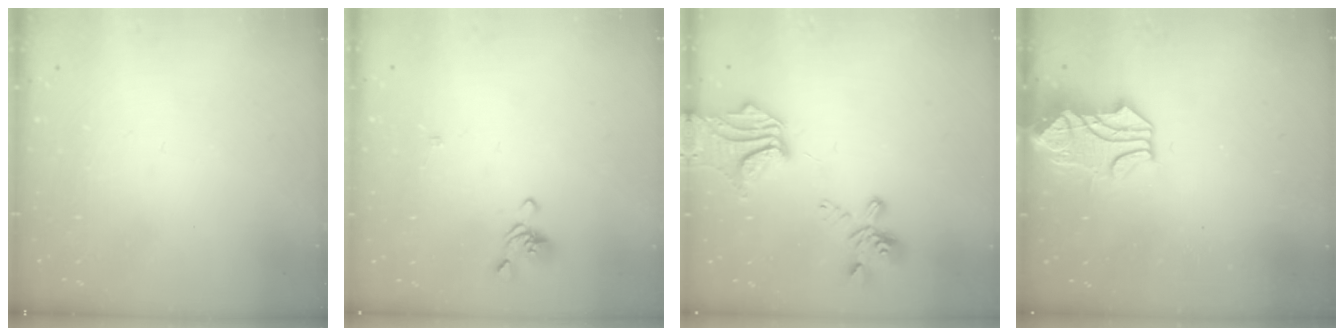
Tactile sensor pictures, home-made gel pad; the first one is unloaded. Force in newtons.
{"total": 0.7, "press": 0.0, "slide": 0.7}
{"total": 6.0, "press": 5.3, "slide": 2.9}
{"total": 1.0, "press": 0.4, "slide": 0.9}